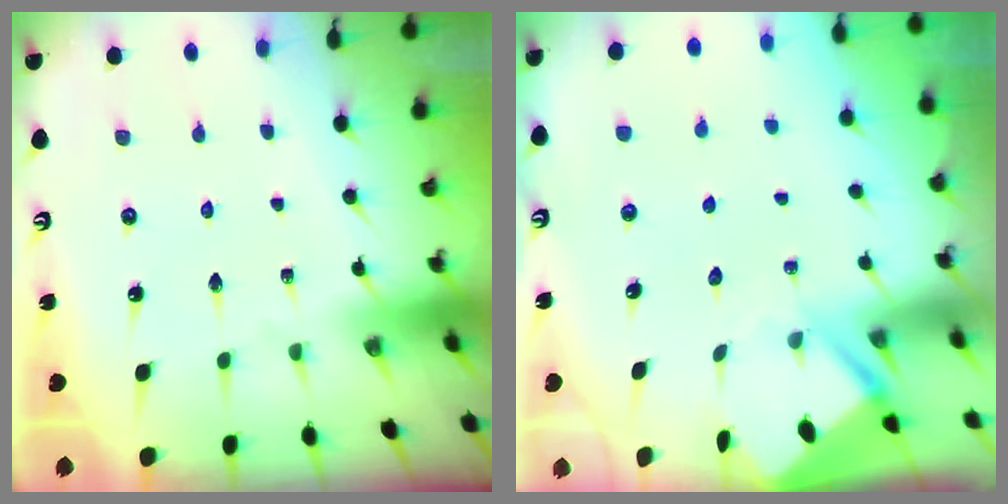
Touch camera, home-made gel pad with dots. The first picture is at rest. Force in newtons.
{"total": 3.3, "press": 3.3, "slide": 0.3}